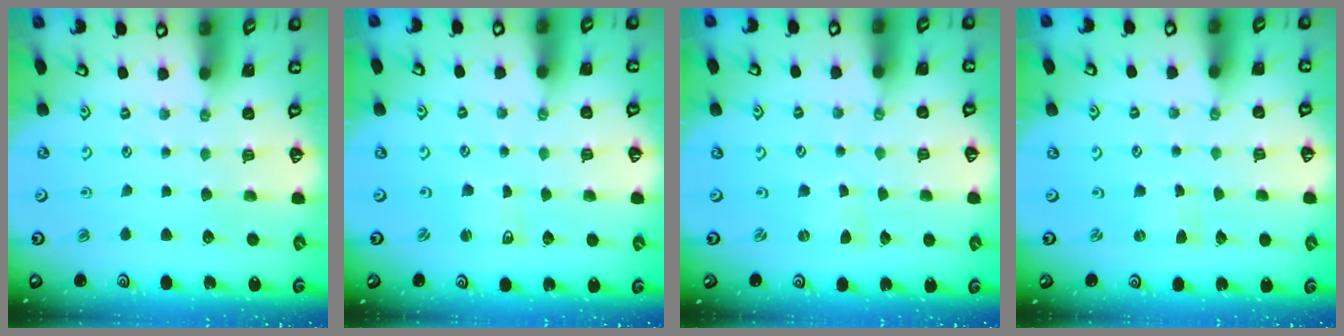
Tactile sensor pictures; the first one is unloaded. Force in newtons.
{"total": 2.0, "press": 2.0, "slide": 0.3}
{"total": 0.0}
{"total": 0.0}